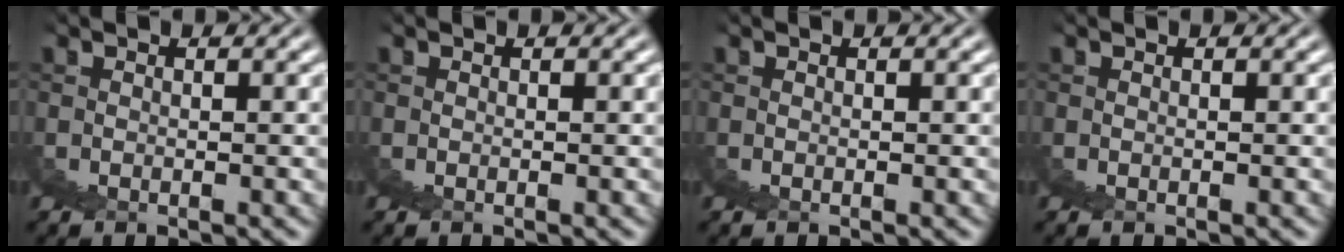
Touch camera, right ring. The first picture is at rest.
{"total": 0.0}
{"total": 0.0}
{"total": 0.0}